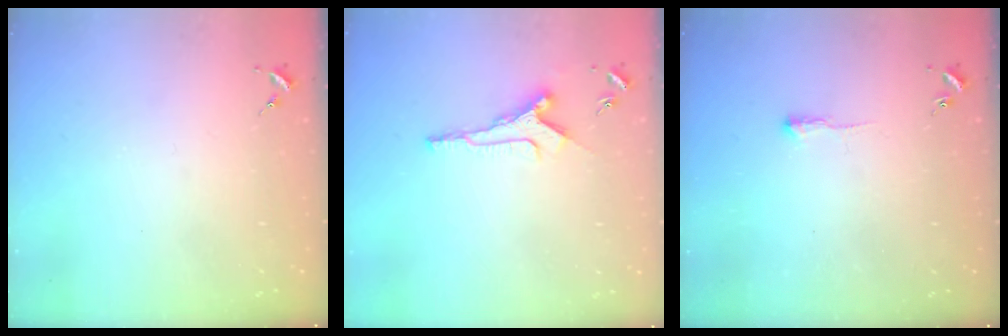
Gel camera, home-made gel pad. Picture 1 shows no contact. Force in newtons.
{"total": 8.4, "press": 8.4, "slide": 0.7}
{"total": 2.5, "press": 2.5, "slide": 0.4}